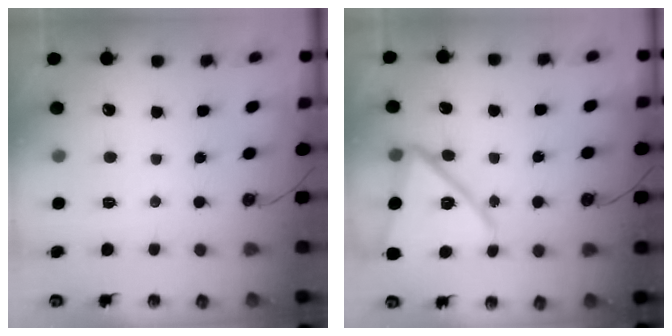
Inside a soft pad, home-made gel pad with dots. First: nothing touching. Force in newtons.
{"total": 15.1, "press": 15.0, "slide": 1.3}